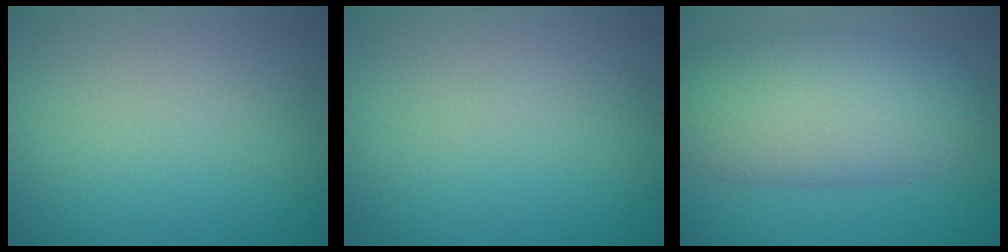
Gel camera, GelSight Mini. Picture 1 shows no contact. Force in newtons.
{"total": 0.0}
{"total": 8.3, "press": 8.3, "slide": 0.3}